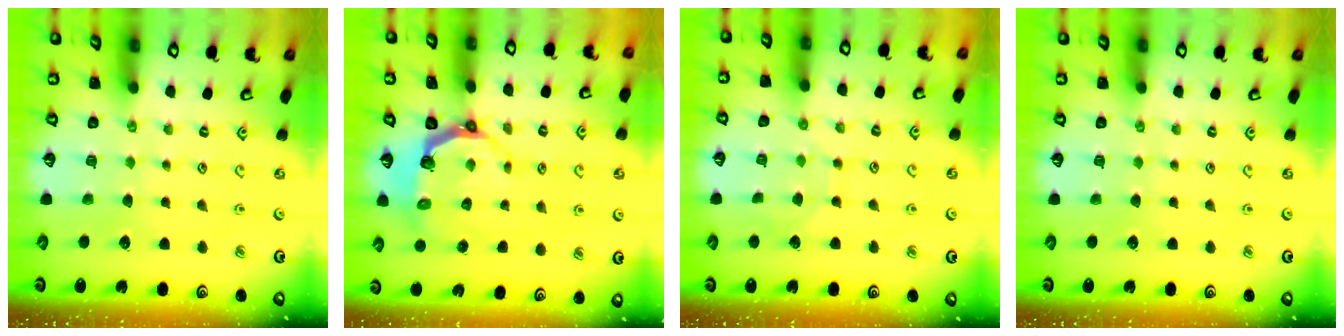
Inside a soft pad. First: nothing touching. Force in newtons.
{"total": 5.4, "press": 4.1, "slide": 3.5}
{"total": 4.7, "press": 4.7, "slide": 0.4}
{"total": 0.0}